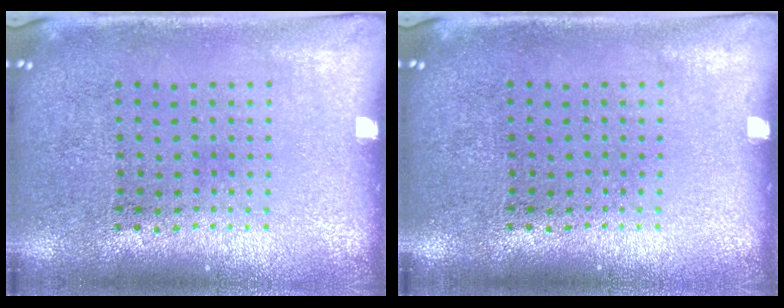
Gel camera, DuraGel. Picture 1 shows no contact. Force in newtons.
{"total": 0.0}